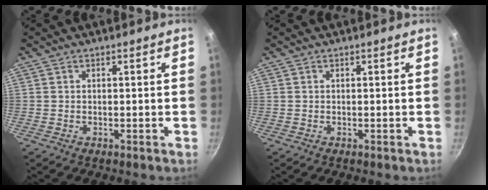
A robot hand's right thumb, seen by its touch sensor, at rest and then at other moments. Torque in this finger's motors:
{"motor_torque": [0.00, 0.00, 0.01, -0.01, 0.00]}